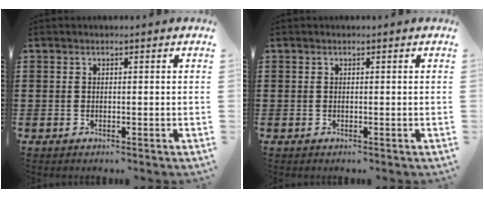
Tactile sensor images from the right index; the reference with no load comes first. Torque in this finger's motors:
{"motor_torque": [-0.09, 0.01, 0.00, -0.01]}